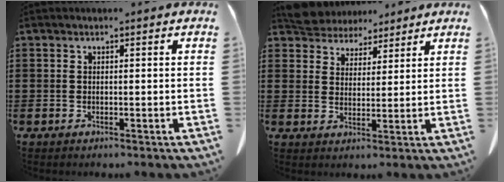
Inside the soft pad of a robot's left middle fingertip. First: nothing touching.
{"total": 5.2, "force": [5.0, 1.7, 0.1], "torque": [-0.026, -0.018, 0.094]}